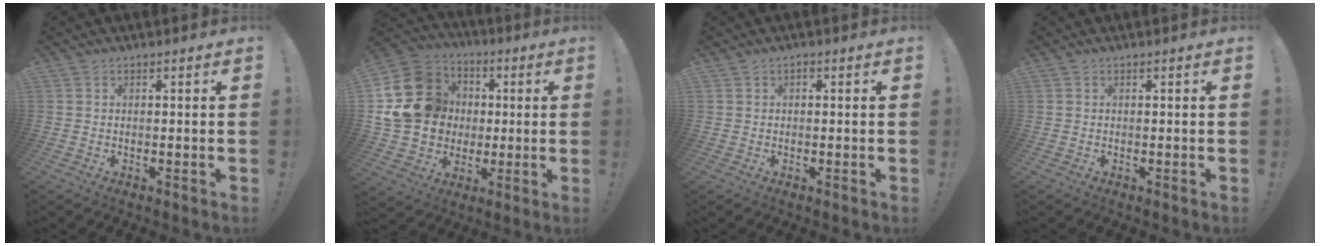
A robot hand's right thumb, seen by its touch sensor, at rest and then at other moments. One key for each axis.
{"total": 19.7, "fx": 1.8, "fy": 17.2, "fz": 9.4, "tx": -0.171, "ty": 0.003, "tz": 0.061}
{"total": 0.6, "fx": -0.1, "fy": 0.5, "fz": 0.2, "tx": -0.009, "ty": 0.005, "tz": -0.002}
{"total": 0.0}